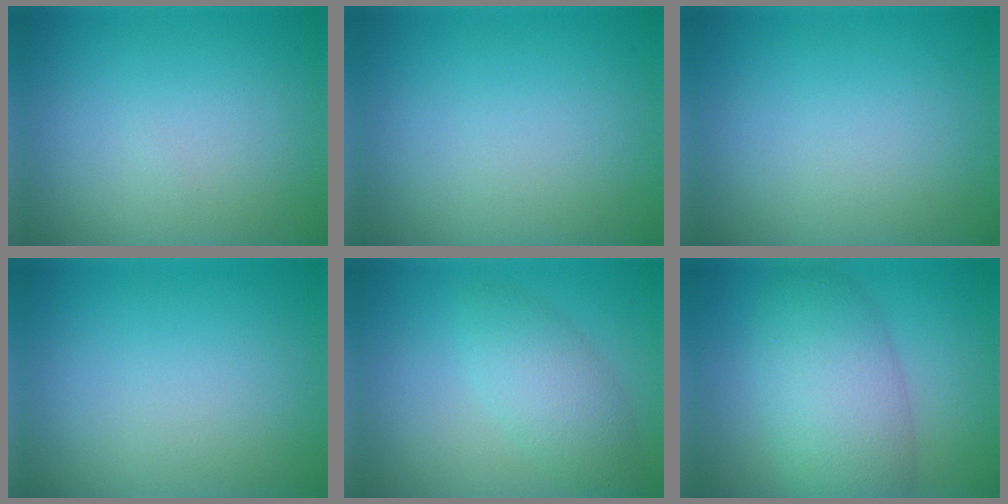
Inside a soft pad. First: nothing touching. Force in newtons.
{"total": 0.0}
{"total": 0.0}
{"total": 0.0}
{"total": 3.5, "press": 3.5, "slide": 0.1}
{"total": 7.3, "press": 7.3, "slide": 0.3}